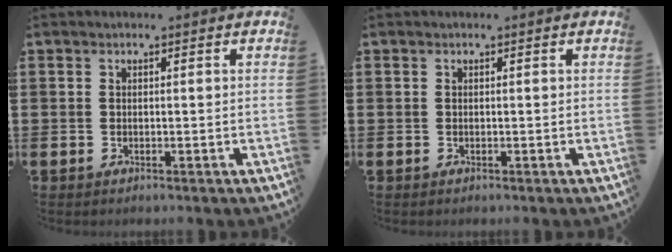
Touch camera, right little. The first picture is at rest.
{"total": 0.0}